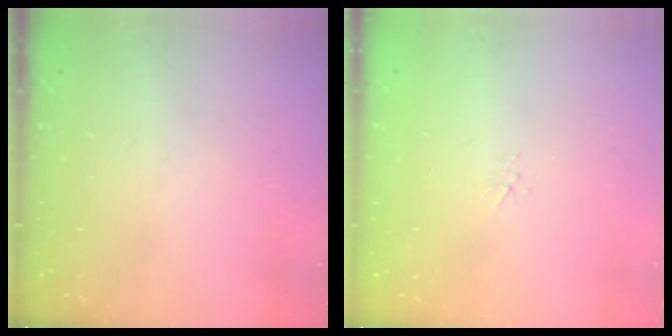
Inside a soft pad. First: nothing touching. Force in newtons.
{"total": 1.5, "press": 1.5, "slide": 0.2}